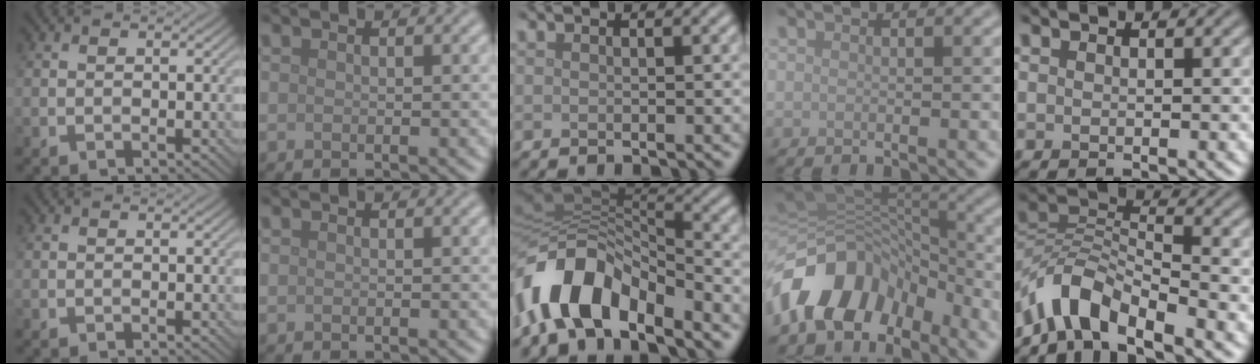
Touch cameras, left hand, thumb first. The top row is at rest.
{"middle": {"total": 11.0, "force": [-5.9, 5.7, 7.3], "torque": [-0.139, 0.005, -0.111]}, "ring": {"total": 11.6, "force": [-6.1, 7.7, 6.2], "torque": [-0.120, 0.014, -0.115]}, "little": {"total": 7.0, "force": [-5.2, 2.5, 4.0], "torque": [-0.061, 0.004, -0.110]}}